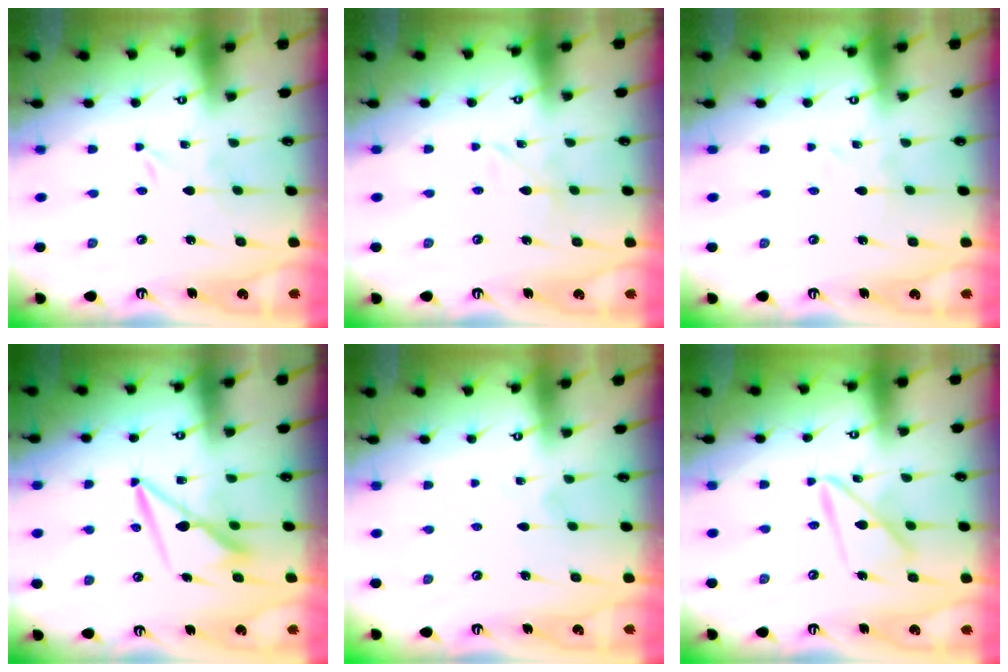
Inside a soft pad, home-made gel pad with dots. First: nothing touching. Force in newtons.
{"total": 3.4, "press": 3.4, "slide": 0.2}
{"total": 1.4, "press": 1.4, "slide": 0.1}
{"total": 7.7, "press": 7.7, "slide": 0.7}
{"total": 2.4, "press": 2.4, "slide": 0.2}
{"total": 12.1, "press": 12.1, "slide": 1.1}